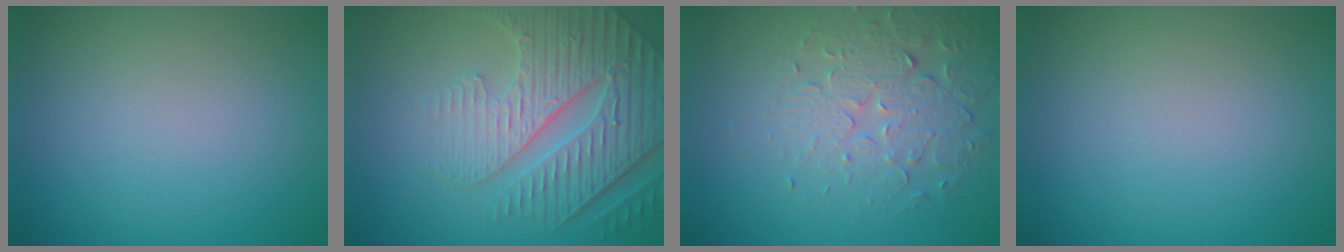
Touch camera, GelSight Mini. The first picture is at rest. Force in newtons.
{"total": 6.5, "press": 5.2, "slide": 3.9}
{"total": 3.8, "press": 3.4, "slide": 1.6}
{"total": 0.0}